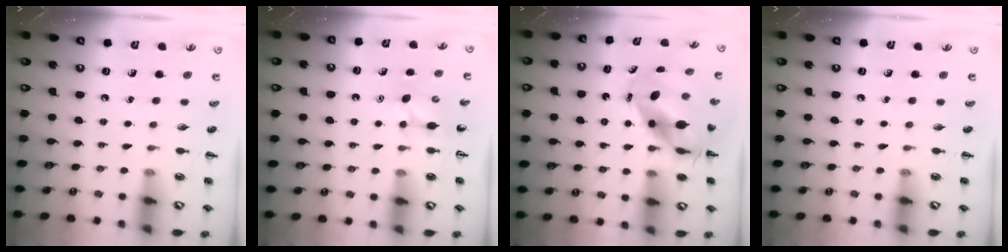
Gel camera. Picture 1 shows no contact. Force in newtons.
{"total": 3.7, "press": 3.6, "slide": 1.2}
{"total": 7.4, "press": 7.1, "slide": 2.4}
{"total": 0.0}